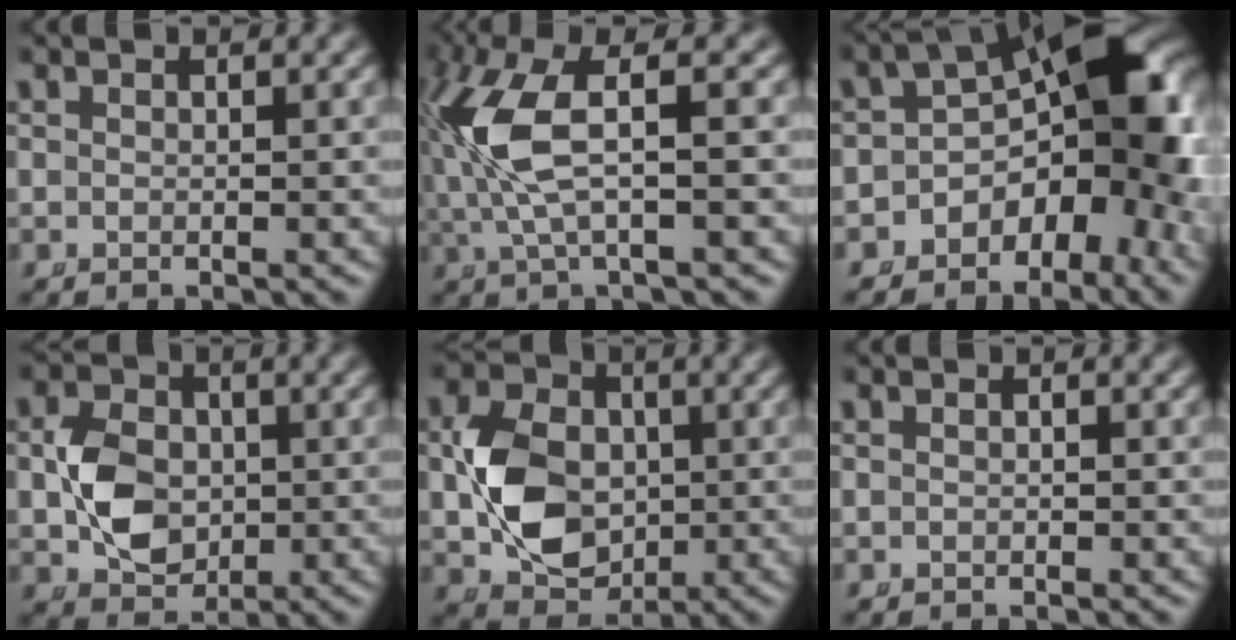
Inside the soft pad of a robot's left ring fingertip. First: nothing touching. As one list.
[{"total": 7.8, "force": [0.7, 3.8, 6.7], "torque": [-0.157, 0.004, 0.016]}, {"total": 13.2, "force": [-1.1, 7.6, 10.8], "torque": [-0.150, -0.012, -0.017]}, {"total": 5.1, "force": [-0.5, 3.8, 3.3], "torque": [-0.053, -0.013, -0.003]}, {"total": 7.3, "force": [-0.5, 5.5, 4.7], "torque": [-0.077, -0.014, -0.006]}, {"total": 0.0}]